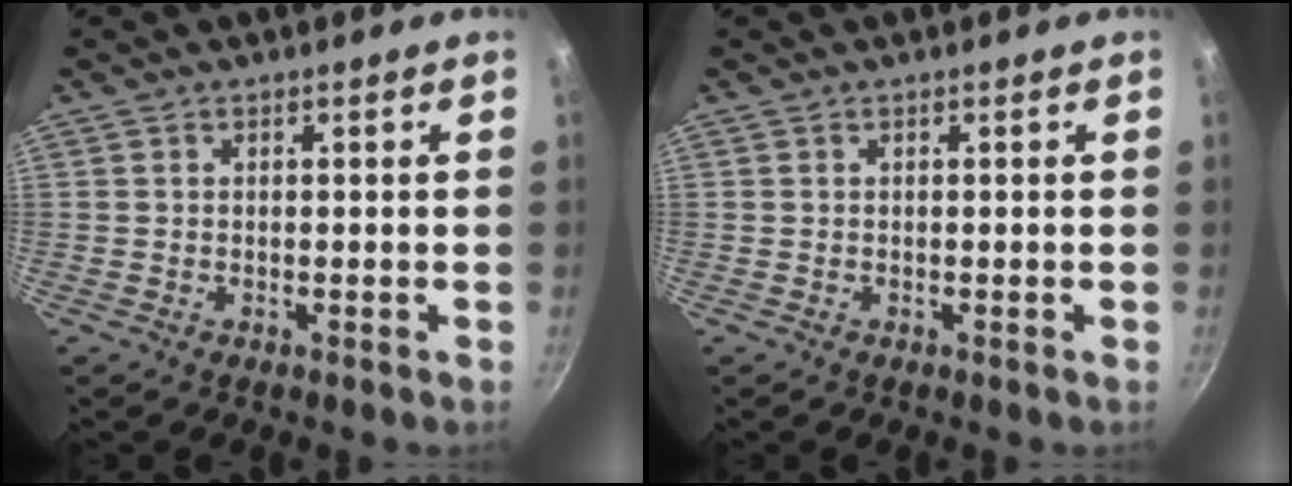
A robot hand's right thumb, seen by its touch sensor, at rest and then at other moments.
{"total": 0.0}